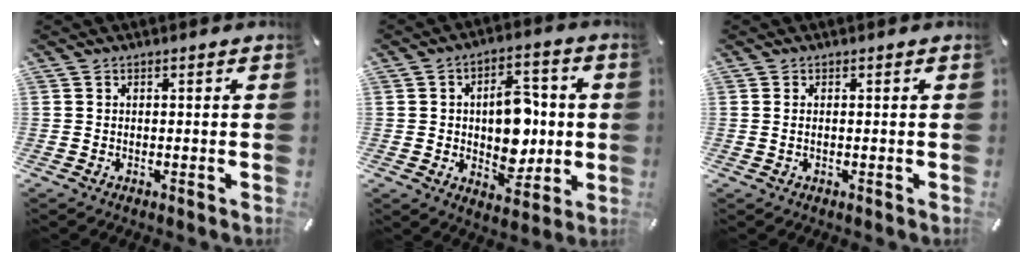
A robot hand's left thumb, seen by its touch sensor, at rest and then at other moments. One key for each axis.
{"total": 12.5, "fx": 0.0, "fy": 8.7, "fz": 9.1, "tx": -0.114, "ty": 0.007, "tz": 0.002}
{"total": 1.0, "fx": 0.1, "fy": 0.2, "fz": 1.0, "tx": -0.021, "ty": -0.003, "tz": 0.002}